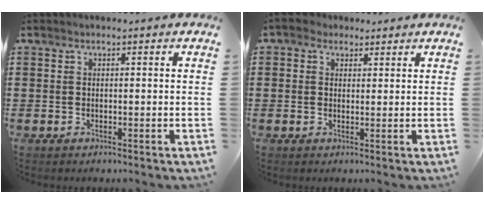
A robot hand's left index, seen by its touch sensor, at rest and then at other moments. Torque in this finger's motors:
{"motor_torque": [1.16, -0.97, -0.06, -0.11]}